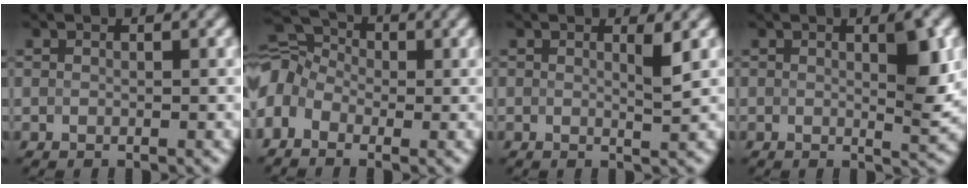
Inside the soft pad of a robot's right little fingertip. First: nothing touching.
{"total": 5.4, "force": [-1.0, 3.9, 3.6], "torque": [-0.087, 0.019, -0.030]}
{"total": 1.3, "force": [0.5, 0.0, 1.2], "torque": [-0.021, -0.003, 0.005]}
{"total": 3.3, "force": [0.6, 0.7, 3.2], "torque": [-0.044, -0.005, 0.007]}